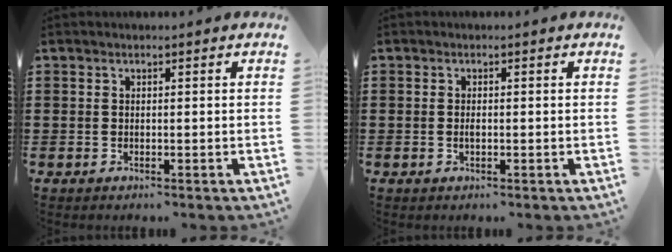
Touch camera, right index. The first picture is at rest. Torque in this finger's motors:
{"motor_torque": [2.14, 0.00, 0.12, 0.04]}